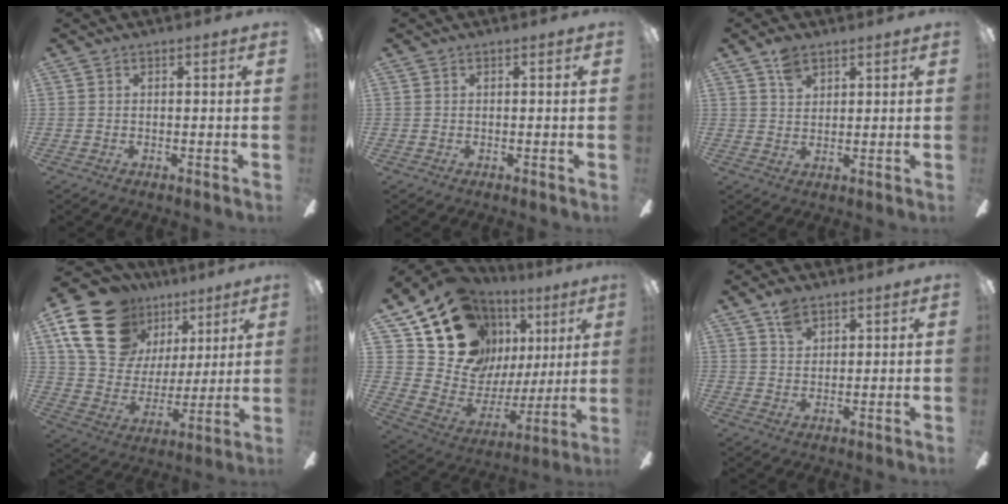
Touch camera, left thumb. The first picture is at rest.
{"total": 0.0}
{"total": 4.4, "force": [2.9, 2.5, 2.1], "torque": [-0.032, -0.006, 0.052]}
{"total": 22.1, "force": [12.1, 15.1, 10.7], "torque": [-0.194, -0.051, 0.229]}
{"total": 20.1, "force": [11.8, 13.9, 8.3], "torque": [-0.150, -0.073, 0.241]}
{"total": 4.5, "force": [3.0, 2.7, 2.1], "torque": [-0.031, -0.006, 0.055]}